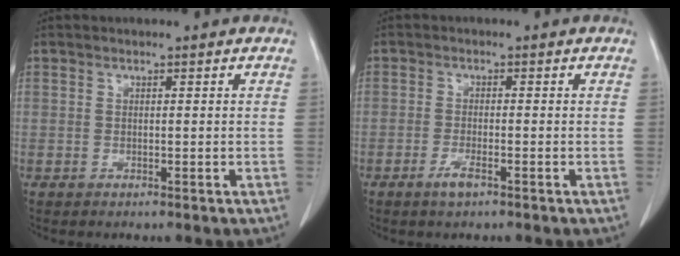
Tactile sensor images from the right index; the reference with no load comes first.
{"total": 2.3, "force": [-1.4, 0.4, 1.8], "torque": [-0.034, 0.000, -0.025]}